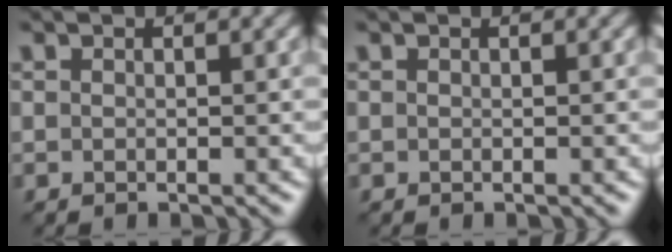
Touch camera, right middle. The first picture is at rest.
{"total": 0.0}